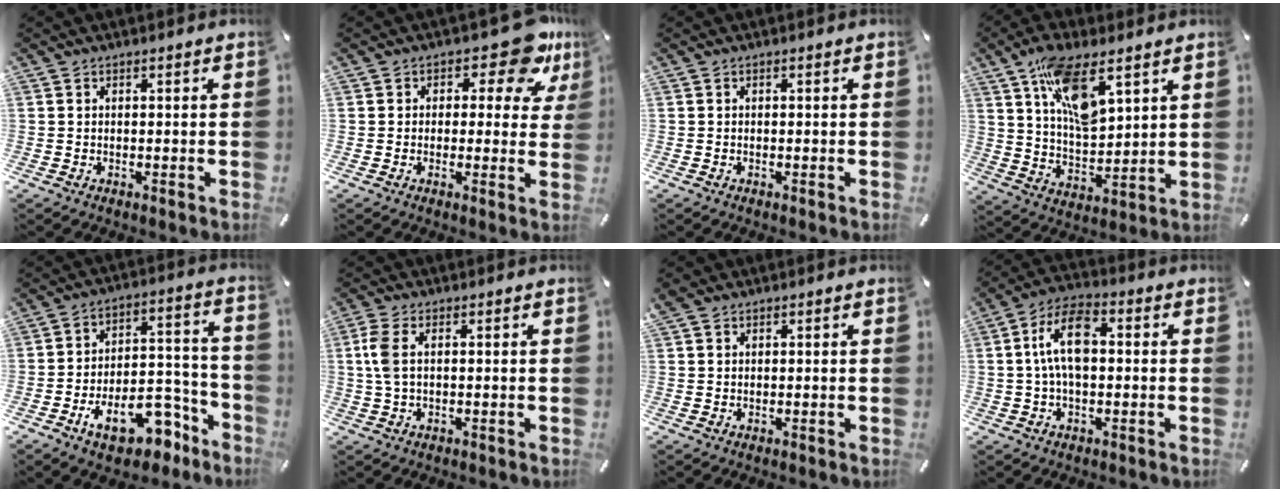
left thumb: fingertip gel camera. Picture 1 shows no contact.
{"total": 10.9, "force": [6.2, 5.2, 7.3], "torque": [-0.096, -0.031, 0.105]}
{"total": 0.0}
{"total": 13.7, "force": [8.1, 5.8, 9.4], "torque": [-0.168, -0.025, 0.145]}
{"total": 15.6, "force": [-9.2, 8.4, 9.3], "torque": [-0.111, 0.060, -0.145]}
{"total": 5.2, "force": [0.8, 2.5, 4.5], "torque": [-0.111, 0.000, 0.009]}
{"total": 1.4, "force": [0.9, 1.0, 0.5], "torque": [-0.012, 0.000, 0.018]}
{"total": 10.7, "force": [0.7, 5.9, 8.8], "torque": [-0.178, 0.006, 0.010]}